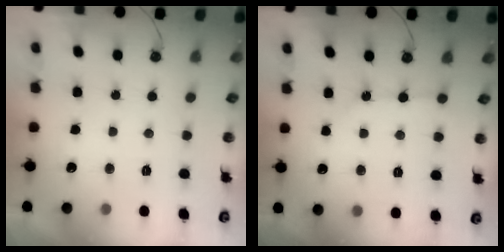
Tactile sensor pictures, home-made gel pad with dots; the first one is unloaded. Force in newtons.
{"total": 4.8, "press": 4.7, "slide": 0.7}